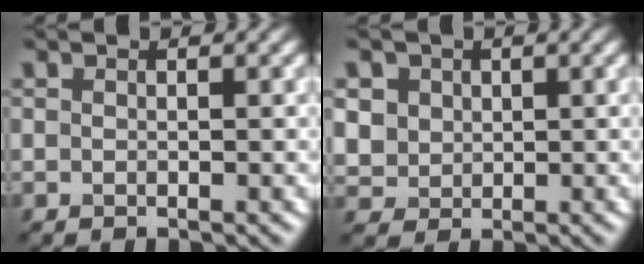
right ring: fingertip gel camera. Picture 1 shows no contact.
{"total": 4.3, "force": [1.5, 3.7, 1.6], "torque": [-0.054, 0.011, 0.029]}